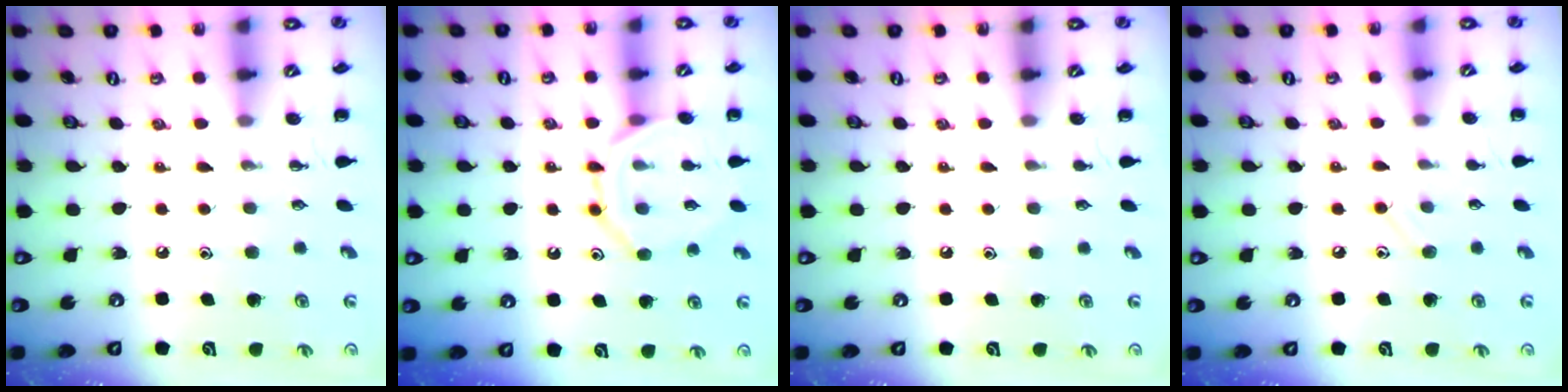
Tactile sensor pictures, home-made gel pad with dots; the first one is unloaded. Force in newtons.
{"total": 11.5, "press": 11.5, "slide": 0.8}
{"total": 0.0}
{"total": 4.8, "press": 4.6, "slide": 1.5}